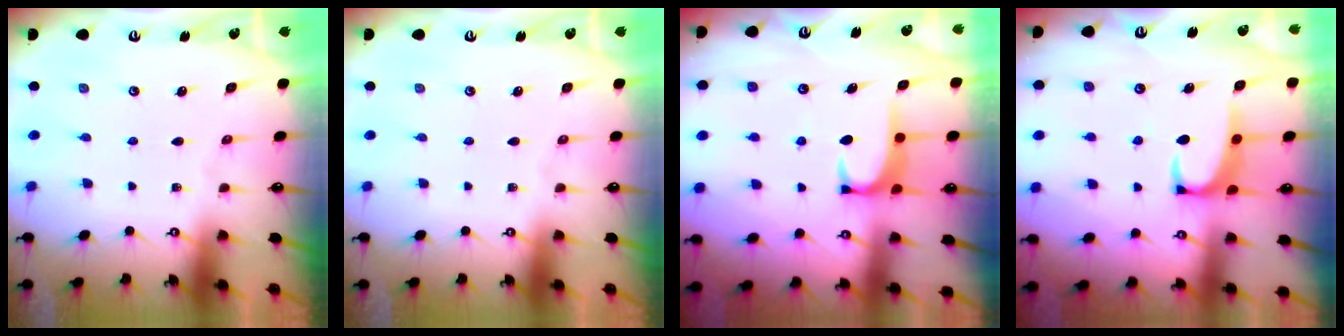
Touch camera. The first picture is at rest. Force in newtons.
{"total": 0.0}
{"total": 2.0, "press": 1.9, "slide": 0.5}
{"total": 2.5, "press": 2.4, "slide": 0.7}